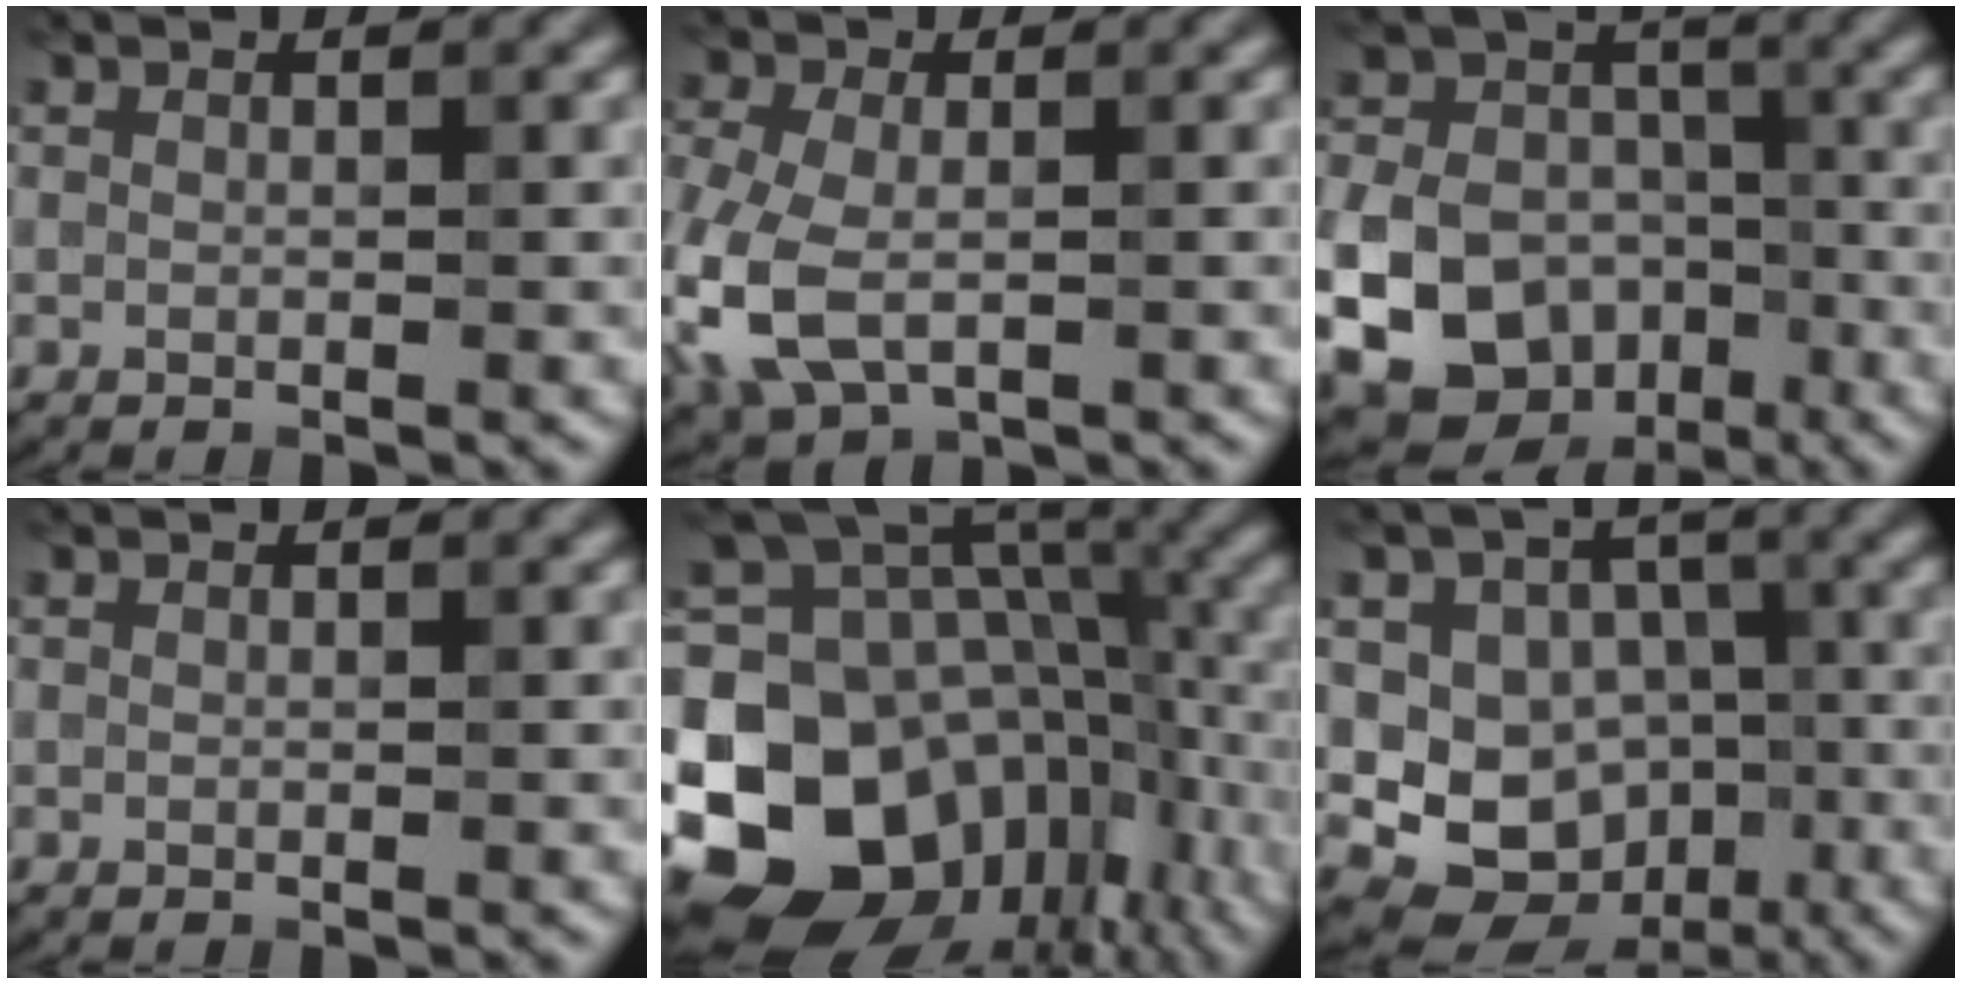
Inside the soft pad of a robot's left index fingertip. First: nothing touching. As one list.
[{"total": 6.8, "force": [-1.7, 4.4, 4.9], "torque": [-0.129, -0.013, -0.039]}, {"total": 18.0, "force": [-7.5, 14.8, 7.0], "torque": [-0.163, -0.048, -0.141]}, {"total": 0.0}, {"total": 18.7, "force": [-4.2, 14.4, 11.2], "torque": [-0.215, 0.002, -0.054]}, {"total": 7.6, "force": [-1.3, 6.6, 3.6], "torque": [-0.041, -0.010, -0.037]}]